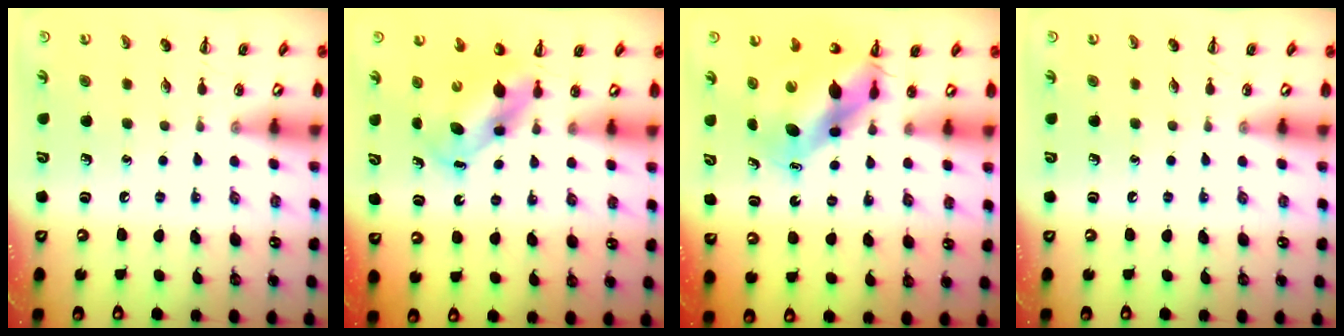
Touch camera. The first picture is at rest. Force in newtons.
{"total": 5.5, "press": 5.4, "slide": 1.0}
{"total": 9.3, "press": 9.0, "slide": 2.4}
{"total": 0.0}